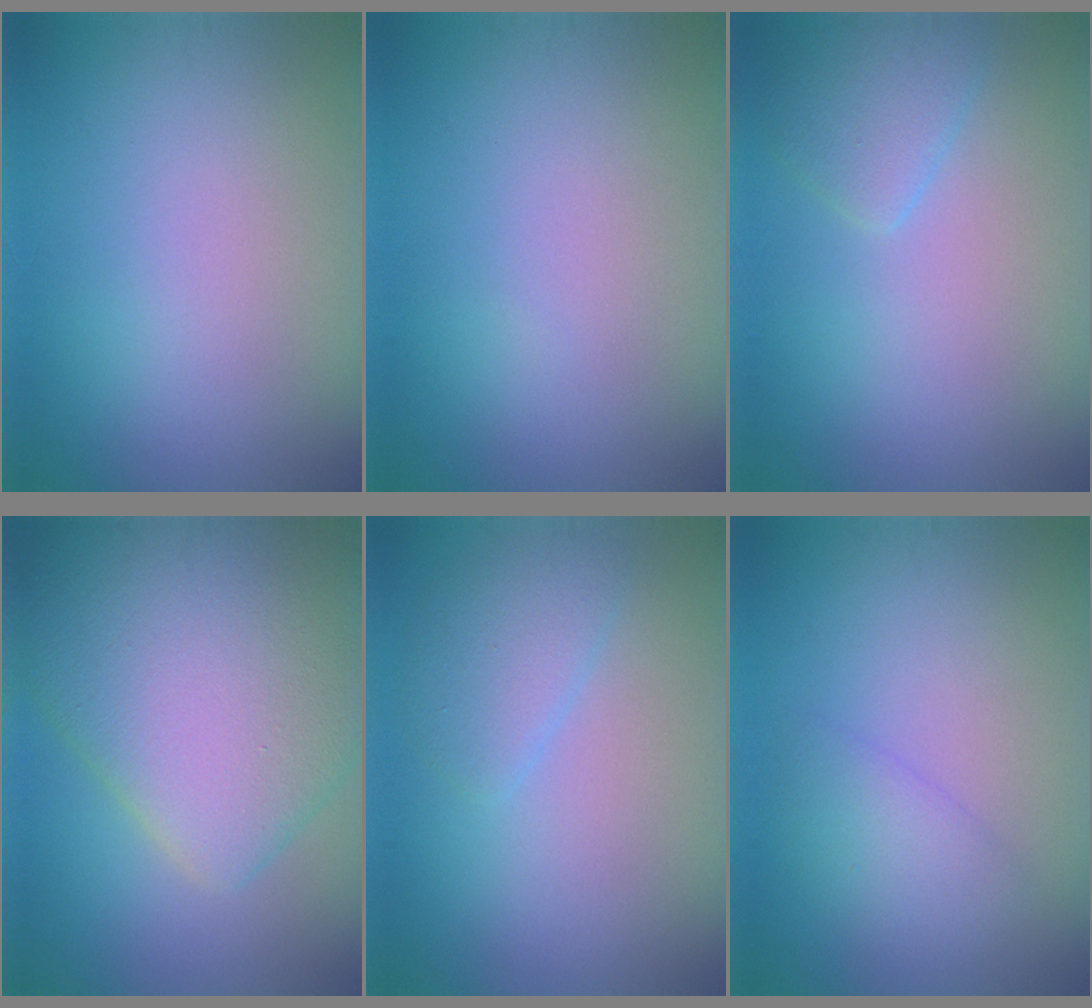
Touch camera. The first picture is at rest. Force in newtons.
{"total": 0.0}
{"total": 2.5, "press": 2.5, "slide": 0.2}
{"total": 12.9, "press": 12.9, "slide": 0.5}
{"total": 2.5, "press": 2.5, "slide": 0.3}
{"total": 2.0, "press": 2.0, "slide": 0.2}